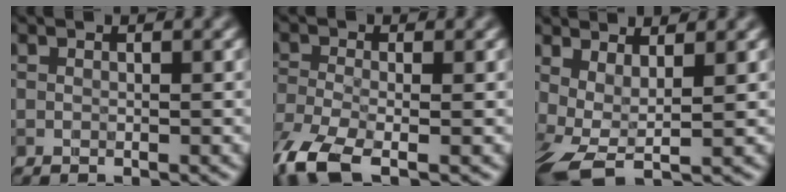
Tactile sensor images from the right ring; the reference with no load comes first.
{"total": 6.2, "force": [-3.9, 2.0, 4.3], "torque": [-0.100, -0.019, -0.088]}
{"total": 4.6, "force": [0.5, 1.9, 4.1], "torque": [-0.075, -0.008, 0.007]}